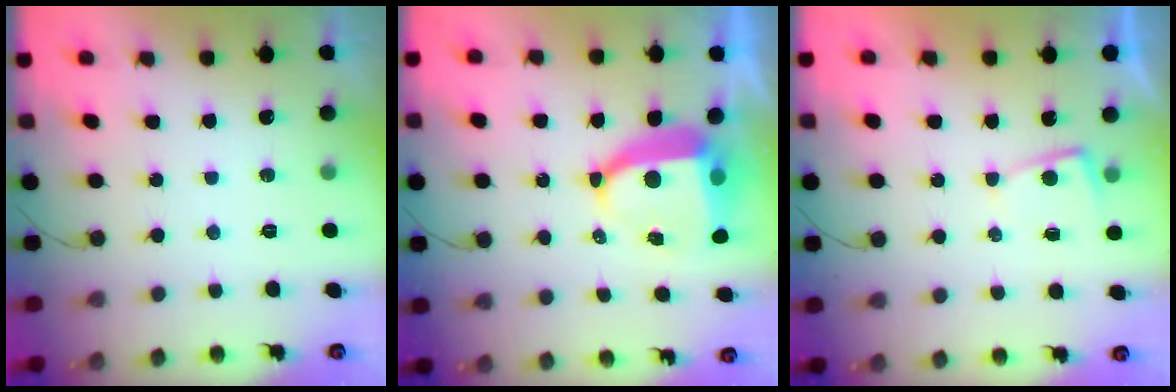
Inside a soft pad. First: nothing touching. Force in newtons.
{"total": 9.8, "press": 9.7, "slide": 1.3}
{"total": 2.6, "press": 2.6, "slide": 0.4}